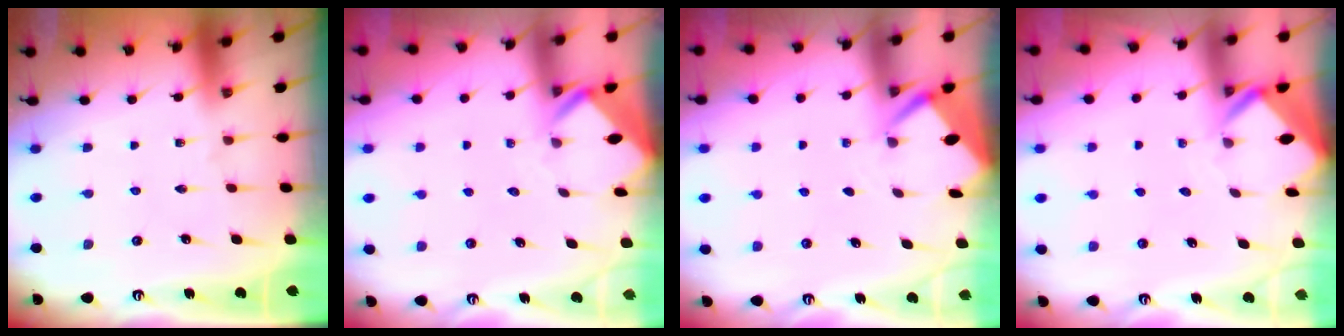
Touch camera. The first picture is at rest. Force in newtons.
{"total": 2.5, "press": 2.5, "slide": 0.1}
{"total": 2.6, "press": 2.6, "slide": 0.0}
{"total": 2.7, "press": 2.7, "slide": 0.2}